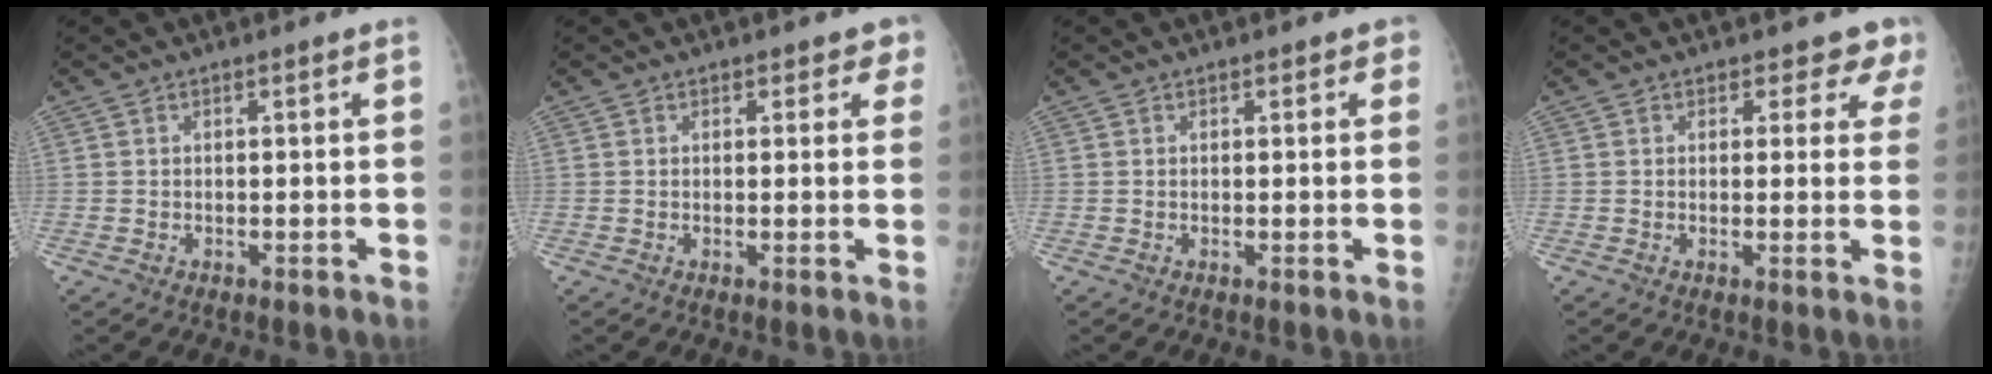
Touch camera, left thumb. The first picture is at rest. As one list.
[{"total": 2.6, "force": [1.6, 1.9, 0.7], "torque": [0.030, -0.004, 0.011]}, {"total": 1.5, "force": [0.8, 1.2, 0.5], "torque": [0.017, 0.000, 0.003]}, {"total": 4.6, "force": [3.7, 2.8, 0.3], "torque": [0.037, -0.018, 0.021]}]